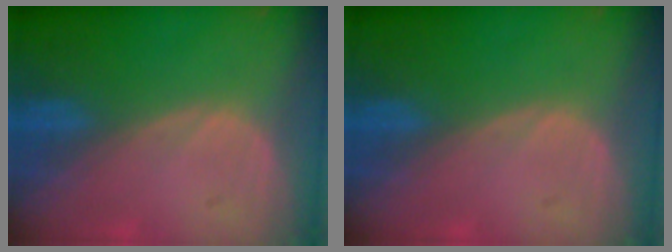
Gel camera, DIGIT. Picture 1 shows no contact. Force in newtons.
{"total": 0.0}